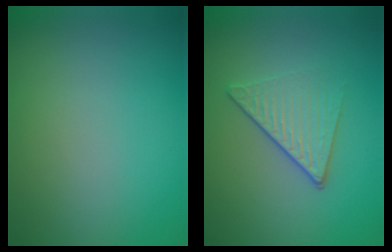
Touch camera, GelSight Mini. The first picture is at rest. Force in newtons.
{"total": 3.5, "press": 2.8, "slide": 2.1}